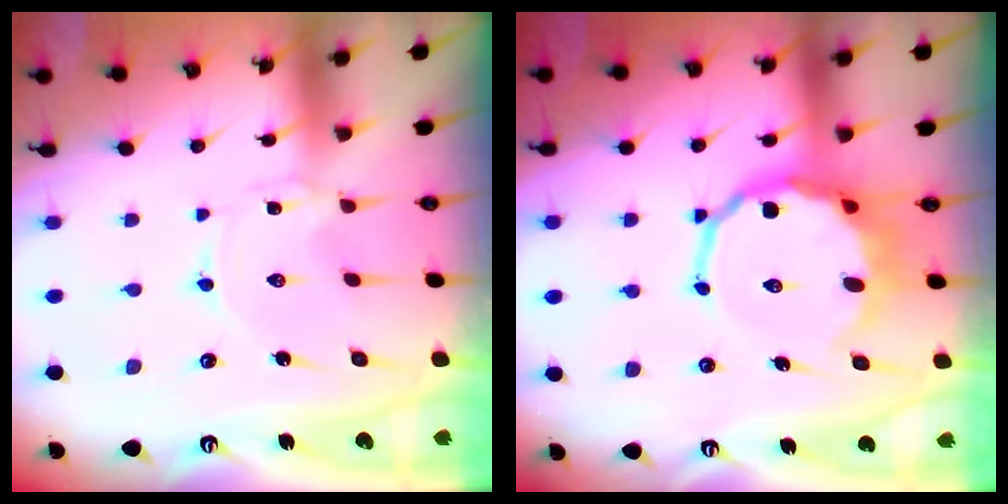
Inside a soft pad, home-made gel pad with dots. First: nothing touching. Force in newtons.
{"total": 10.8, "press": 10.4, "slide": 3.0}